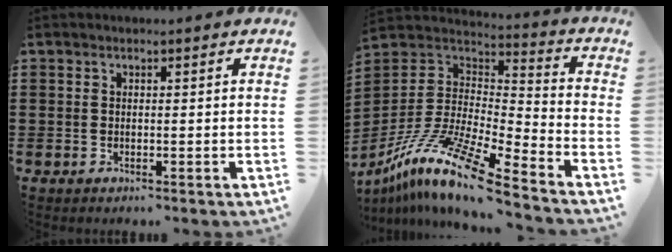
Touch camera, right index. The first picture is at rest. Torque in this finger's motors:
{"motor_torque": [2.14, 0.00, -0.22, -0.18]}